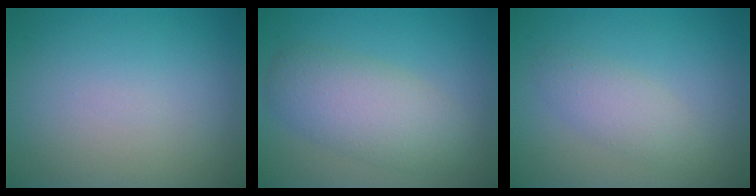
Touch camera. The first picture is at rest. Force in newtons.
{"total": 5.2, "press": 5.2, "slide": 0.0}
{"total": 2.3, "press": 2.3, "slide": 0.0}